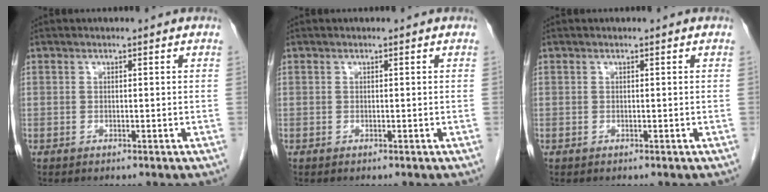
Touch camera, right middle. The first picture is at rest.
{"total": 0.0}
{"total": 0.0}